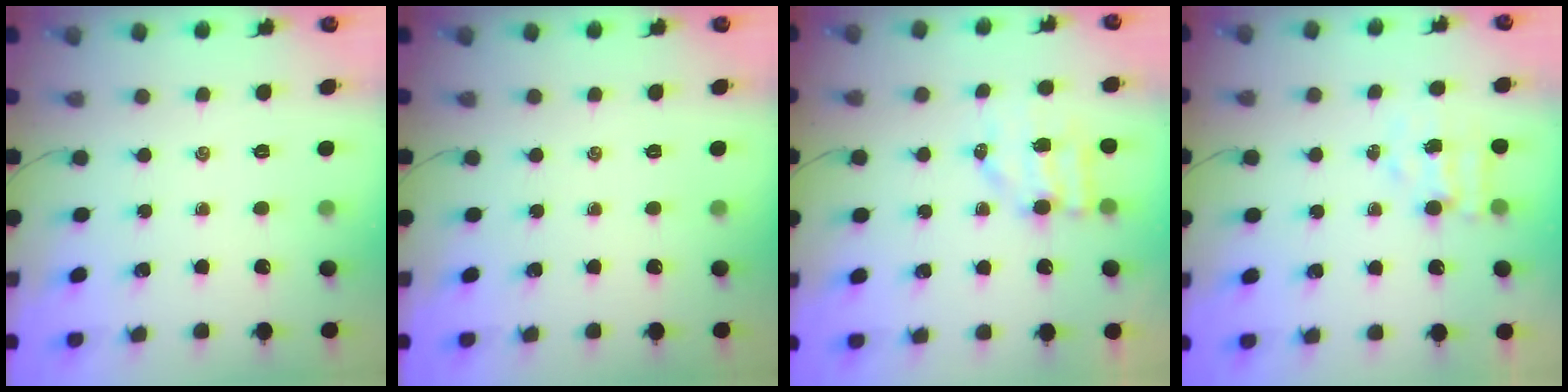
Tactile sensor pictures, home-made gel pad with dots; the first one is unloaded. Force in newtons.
{"total": 0.0}
{"total": 6.5, "press": 6.5, "slide": 0.7}
{"total": 3.7, "press": 3.7, "slide": 0.6}